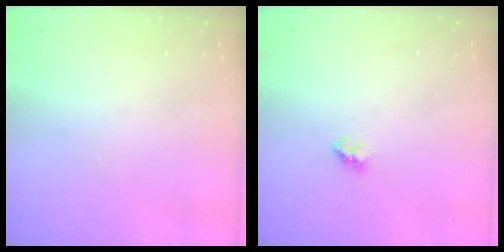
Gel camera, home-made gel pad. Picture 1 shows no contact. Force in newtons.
{"total": 2.4, "press": 2.4, "slide": 0.2}